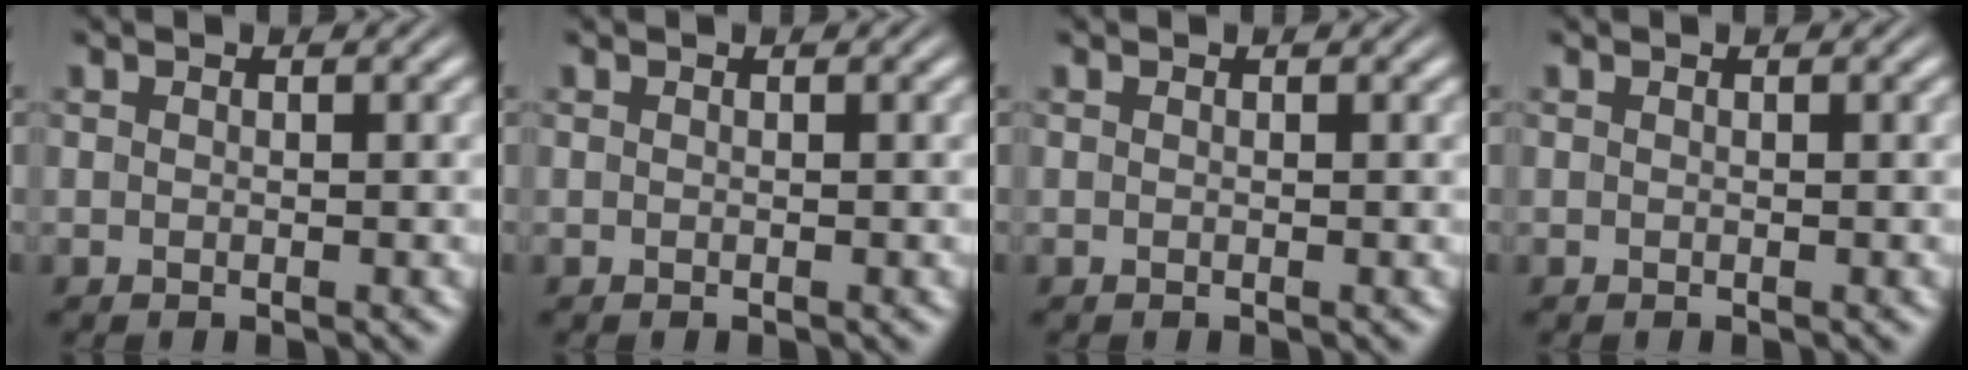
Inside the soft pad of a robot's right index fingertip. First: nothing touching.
{"total": 0.0}
{"total": 0.0}
{"total": 0.0}